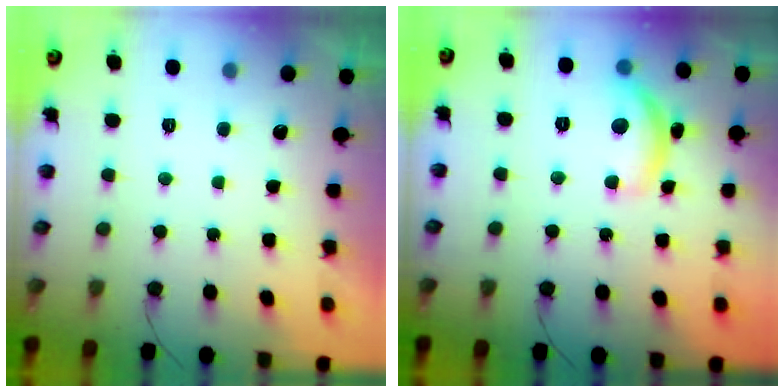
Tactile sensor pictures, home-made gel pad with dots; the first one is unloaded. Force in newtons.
{"total": 11.2, "press": 11.2, "slide": 0.8}